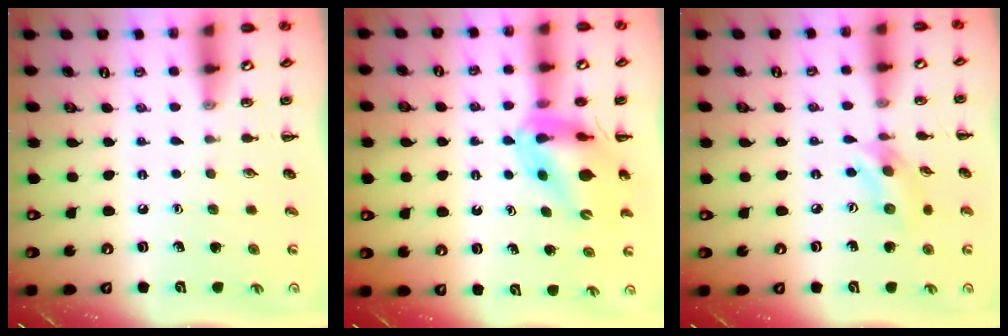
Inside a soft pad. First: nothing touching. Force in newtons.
{"total": 12.8, "press": 12.2, "slide": 3.8}
{"total": 6.2, "press": 6.2, "slide": 0.7}